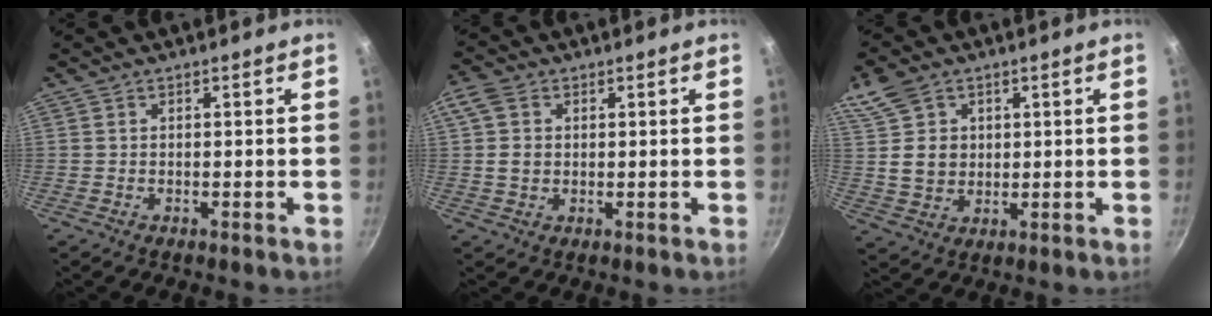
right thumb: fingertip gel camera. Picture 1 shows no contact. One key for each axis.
{"total": 5.2, "fx": 1.0, "fy": 4.1, "fz": 3.0, "tx": -0.053, "ty": -0.002, "tz": 0.008}
{"total": 9.3, "fx": 3.7, "fy": 7.1, "fz": 4.7, "tx": -0.070, "ty": -0.020, "tz": 0.073}